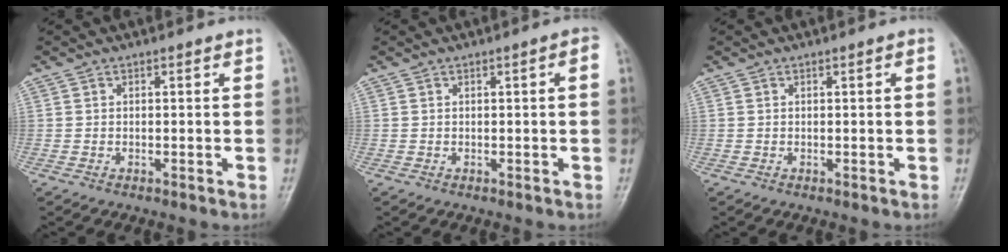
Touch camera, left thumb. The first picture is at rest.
{"total": 1.8, "force": [0.3, 0.2, 1.8], "torque": [-0.027, 0.005, 0.002]}
{"total": 0.6, "force": [0.2, 0.0, 0.6], "torque": [-0.012, 0.001, 0.002]}